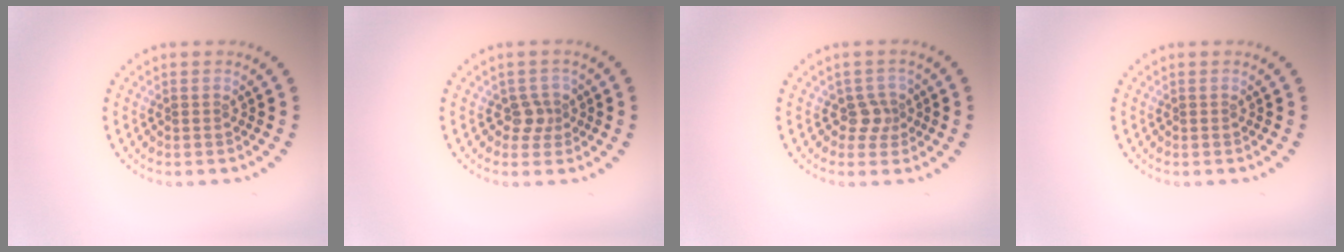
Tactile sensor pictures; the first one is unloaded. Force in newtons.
{"total": 1.7, "press": 1.2, "slide": 1.2}
{"total": 1.9, "press": 1.4, "slide": 1.3}
{"total": 0.0}